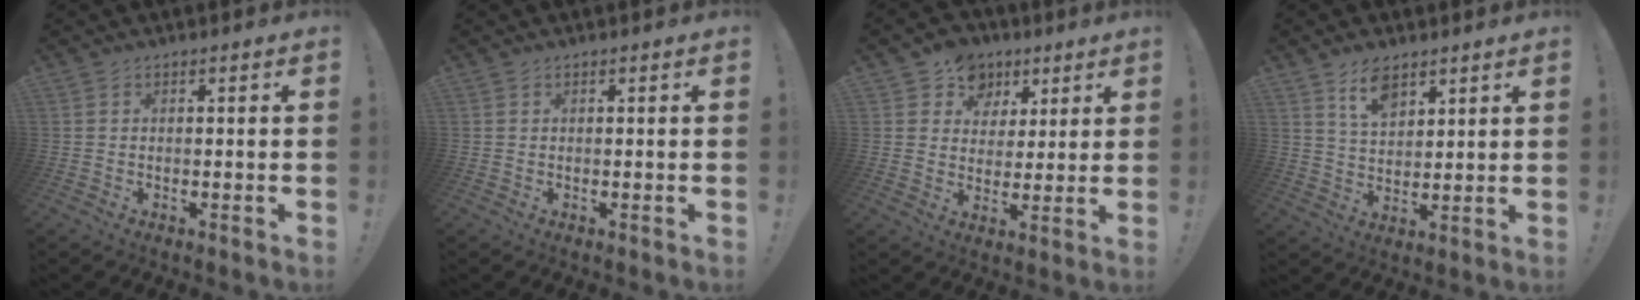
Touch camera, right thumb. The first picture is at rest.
{"total": 0.0}
{"total": 9.4, "force": [4.4, 8.1, 1.7], "torque": [-0.016, -0.028, 0.086]}
{"total": 7.8, "force": [5.2, 3.9, 4.3], "torque": [-0.080, -0.020, 0.096]}